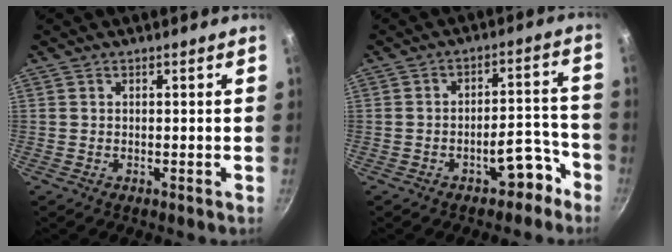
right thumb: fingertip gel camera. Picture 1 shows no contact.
{"total": 7.5, "force": [-4.5, 3.7, 4.6], "torque": [-0.021, 0.066, -0.046]}